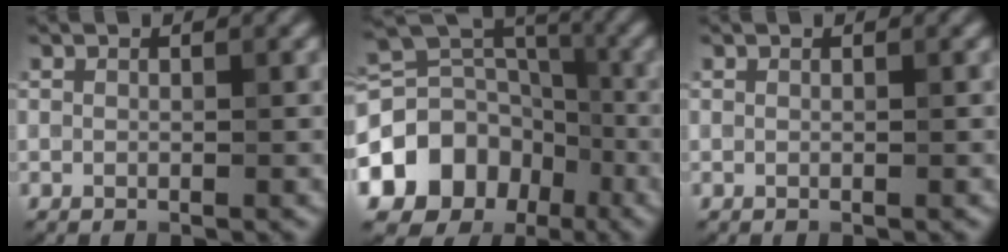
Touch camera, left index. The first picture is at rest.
{"total": 10.7, "force": [-4.5, 8.7, 4.3], "torque": [-0.097, 0.006, -0.082]}
{"total": 0.0}